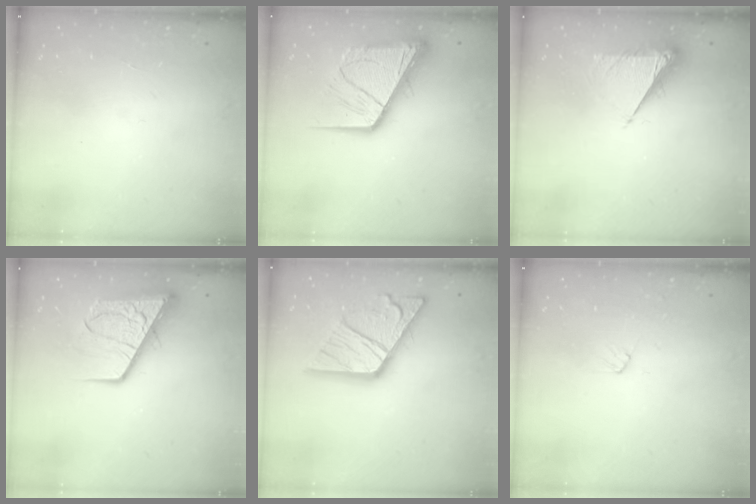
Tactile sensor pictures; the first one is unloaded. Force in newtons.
{"total": 18.4, "press": 18.2, "slide": 2.3}
{"total": 7.4, "press": 7.3, "slide": 1.0}
{"total": 13.0, "press": 12.9, "slide": 1.7}
{"total": 20.8, "press": 20.7, "slide": 2.2}
{"total": 7.0, "press": 7.0, "slide": 0.7}